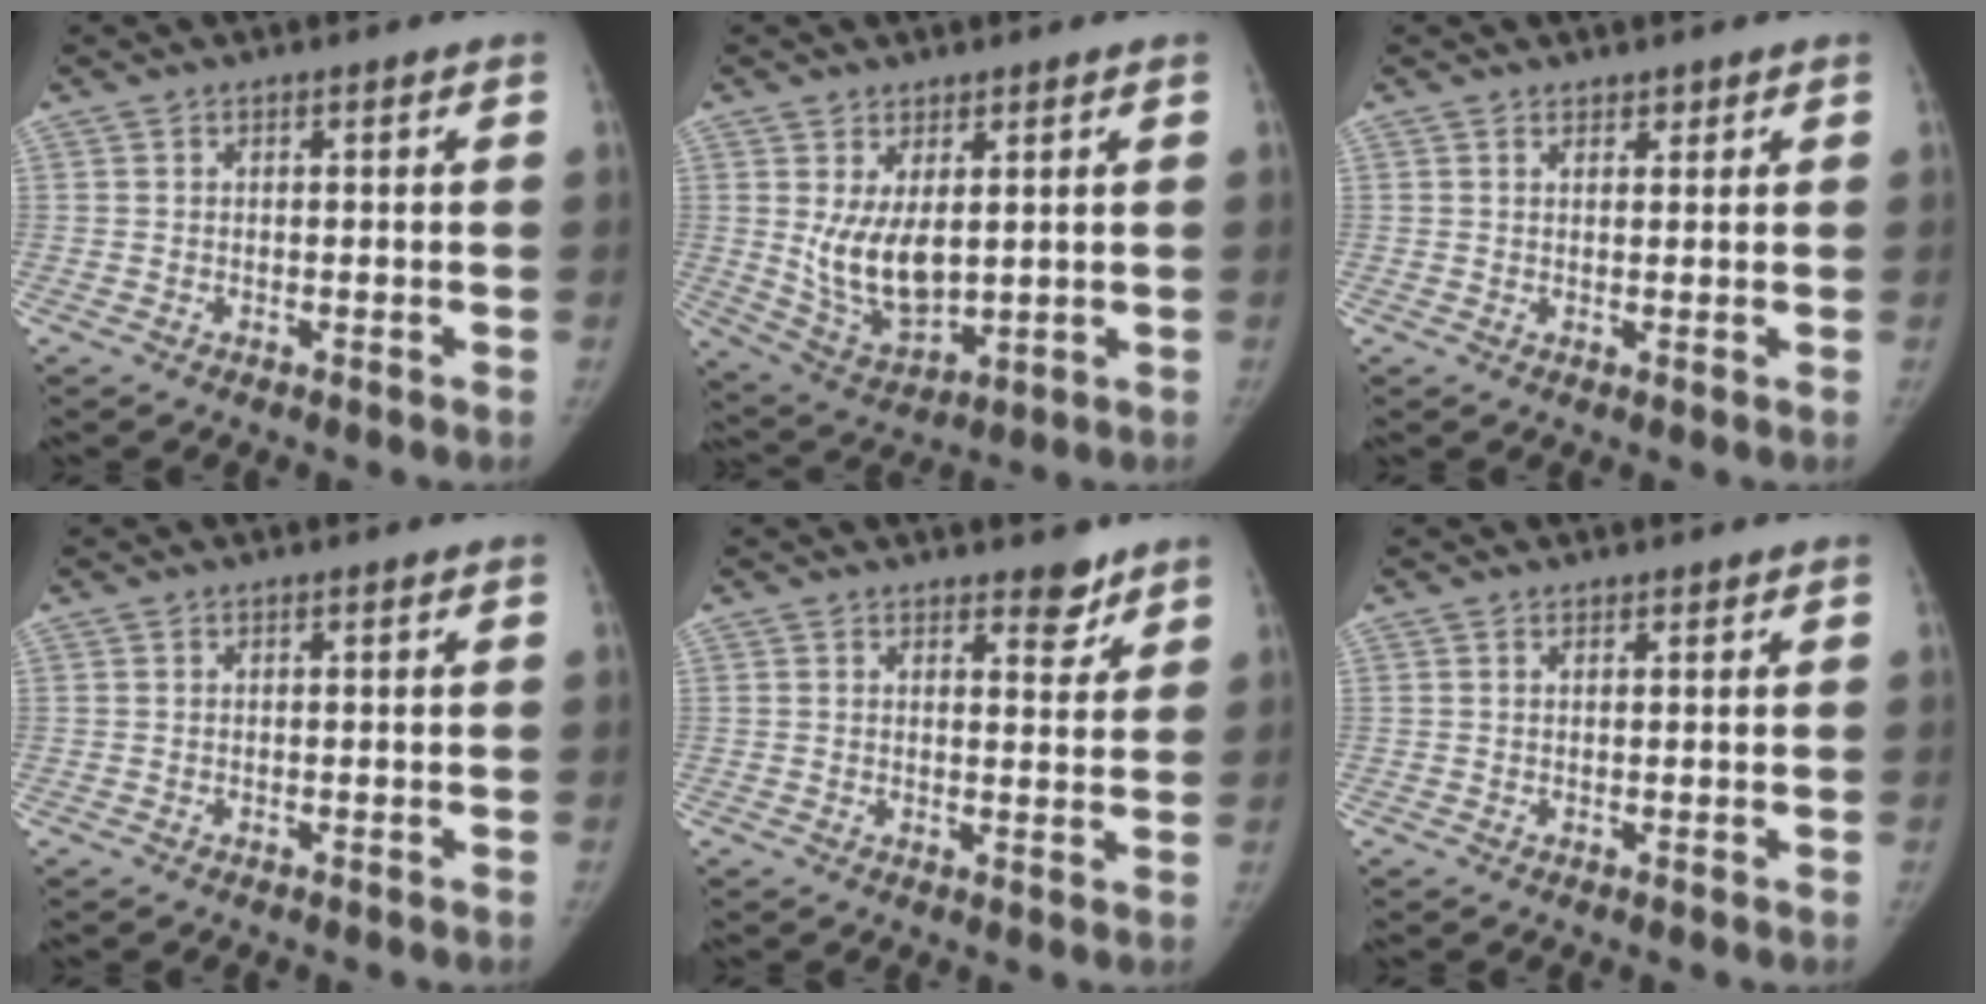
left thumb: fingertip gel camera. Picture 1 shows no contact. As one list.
[{"total": 10.0, "force": [1.8, 5.7, 8.0], "torque": [-0.129, -0.025, 0.056]}, {"total": 1.4, "force": [1.1, 0.8, 0.3], "torque": [0.007, -0.007, 0.016]}, {"total": 0.0}, {"total": 3.9, "force": [3.0, 1.8, 1.7], "torque": [-0.001, -0.021, 0.042]}, {"total": 0.6, "force": [0.5, 0.3, 0.1], "torque": [-0.003, -0.004, 0.007]}]